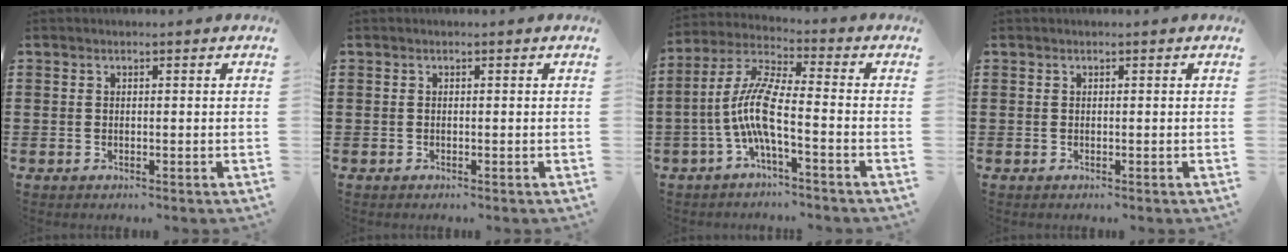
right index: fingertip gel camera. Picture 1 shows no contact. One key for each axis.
{"total": 0.0}
{"total": 9.0, "fx": -2.8, "fy": 1.7, "fz": 8.4, "tx": -0.192, "ty": -0.011, "tz": -0.060}
{"total": 0.0}